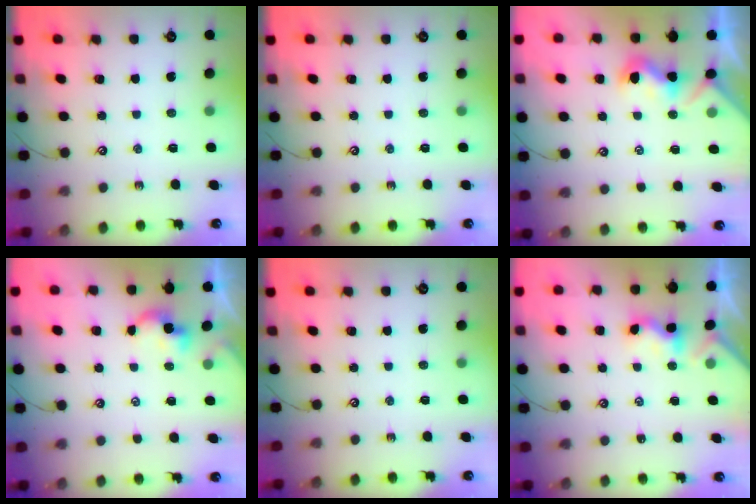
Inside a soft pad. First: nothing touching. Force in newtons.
{"total": 0.0}
{"total": 0.5, "press": 0.3, "slide": 0.4}
{"total": 1.8, "press": 1.7, "slide": 0.2}
{"total": 0.0}
{"total": 1.8, "press": 1.7, "slide": 0.5}